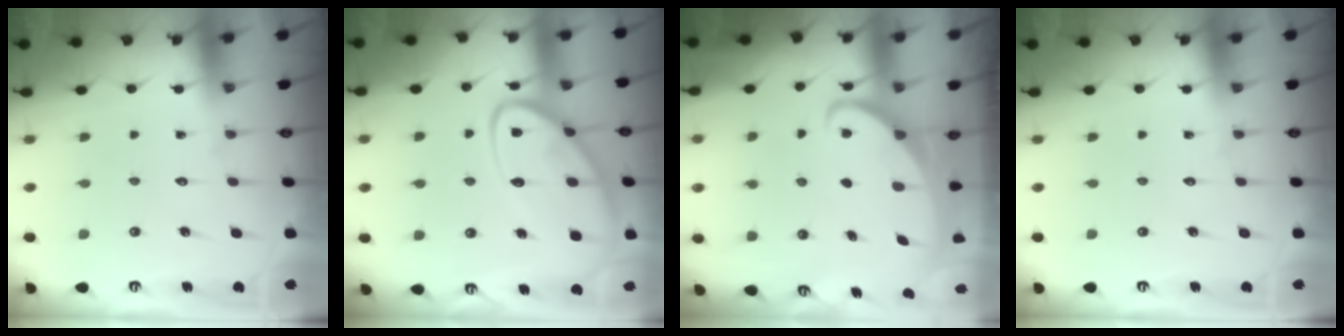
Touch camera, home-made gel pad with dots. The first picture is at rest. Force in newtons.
{"total": 14.6, "press": 14.5, "slide": 1.4}
{"total": 1.9, "press": 1.9, "slide": 0.3}
{"total": 0.0}